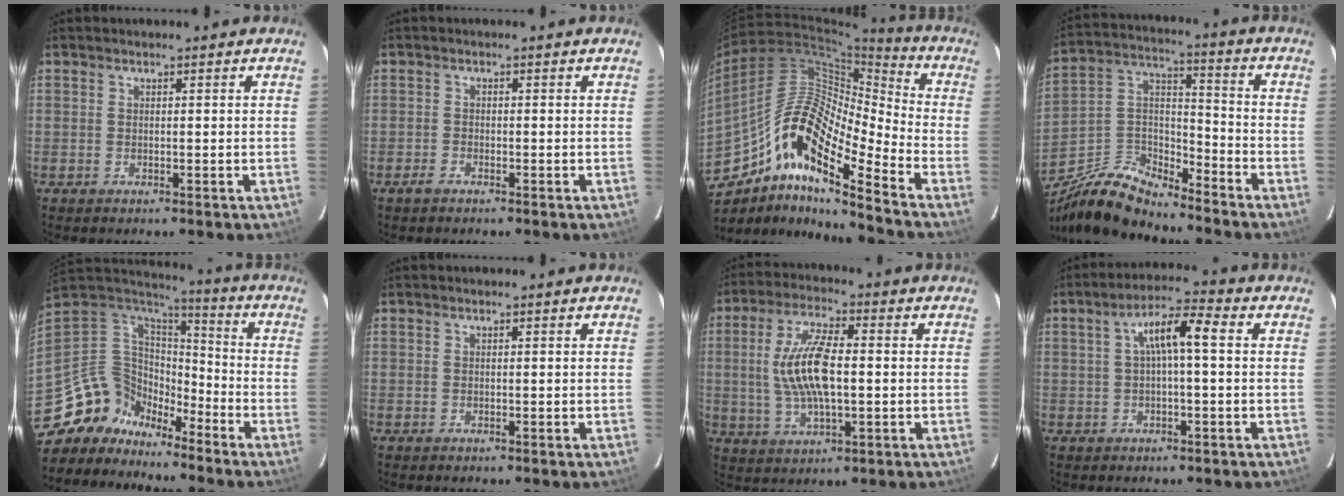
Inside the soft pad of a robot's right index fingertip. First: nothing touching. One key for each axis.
{"total": 1.4, "fx": -1.2, "fy": 0.5, "fz": 0.5, "tx": -0.014, "ty": 0.000, "tz": -0.024}
{"total": 18.2, "fx": -10.0, "fy": 4.5, "fz": 14.6, "tx": -0.244, "ty": -0.006, "tz": -0.200}
{"total": 14.6, "fx": -12.1, "fy": 4.0, "fz": 7.0, "tx": -0.154, "ty": 0.012, "tz": -0.238}
{"total": 12.2, "fx": -10.4, "fy": 6.2, "fz": 1.2, "tx": -0.042, "ty": 0.038, "tz": -0.201}
{"total": 0.0}
{"total": 11.6, "fx": 0.0, "fy": 4.3, "fz": 10.8, "tx": -0.218, "ty": 0.006, "tz": 0.003}
{"total": 6.6, "fx": 0.7, "fy": 1.2, "fz": 6.4, "tx": -0.119, "ty": 0.021, "tz": 0.014}